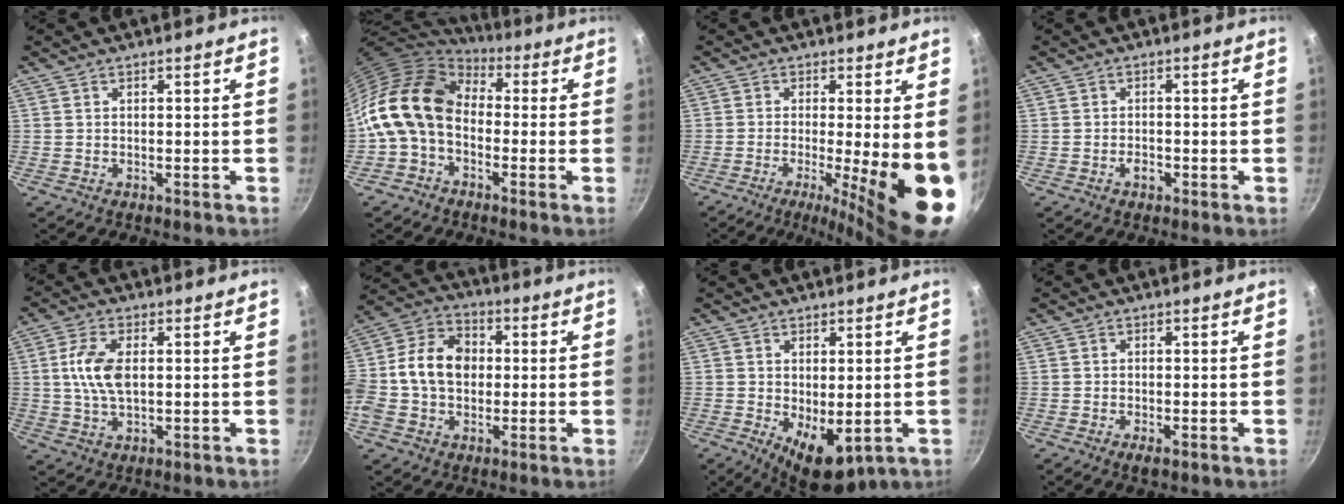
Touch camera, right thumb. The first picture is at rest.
{"total": 15.9, "force": [-0.7, 11.7, 10.7], "torque": [-0.191, 0.038, -0.033]}
{"total": 13.3, "force": [-2.5, 2.3, 12.9], "torque": [-0.174, -0.019, -0.032]}
{"total": 1.9, "force": [-0.9, 1.1, 1.3], "torque": [-0.019, 0.010, -0.017]}
{"total": 8.0, "force": [1.0, 4.1, 6.8], "torque": [-0.135, 0.004, 0.017]}
{"total": 15.6, "force": [0.0, 11.7, 10.4], "torque": [-0.173, 0.034, -0.020]}
{"total": 7.7, "force": [-1.2, 4.0, 6.5], "torque": [-0.077, -0.010, -0.003]}
{"total": 2.0, "force": [-1.0, 0.8, 1.6], "torque": [-0.035, -0.002, -0.018]}